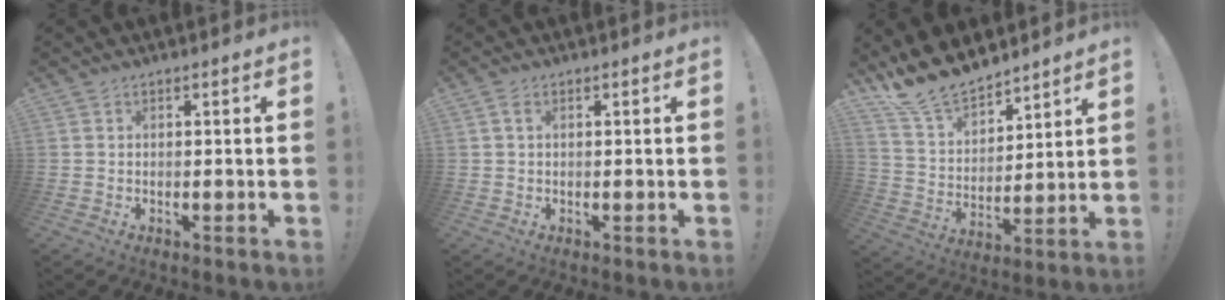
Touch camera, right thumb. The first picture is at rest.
{"total": 1.5, "force": [0.5, 0.8, 1.2], "torque": [-0.021, 0.002, 0.008]}
{"total": 14.5, "force": [13.0, 5.1, 3.7], "torque": [-0.099, -0.103, 0.245]}